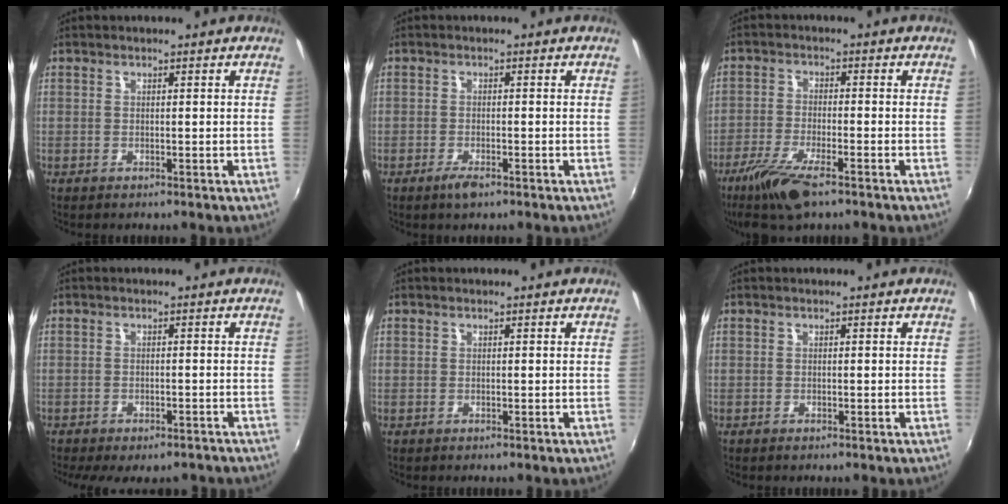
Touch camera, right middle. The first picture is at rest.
{"total": 2.7, "force": [-1.8, 0.8, 1.8], "torque": [-0.042, -0.006, -0.036]}
{"total": 9.9, "force": [-6.6, 2.4, 6.9], "torque": [-0.160, -0.030, -0.127]}
{"total": 9.0, "force": [-7.1, 3.3, 4.4], "torque": [-0.100, -0.028, -0.095]}
{"total": 0.0}
{"total": 0.0}